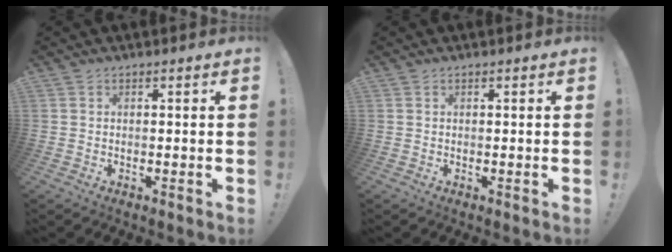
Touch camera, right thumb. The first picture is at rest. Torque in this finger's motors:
{"motor_torque": [0.02, 0.03, 0.04, -0.06, 0.02]}